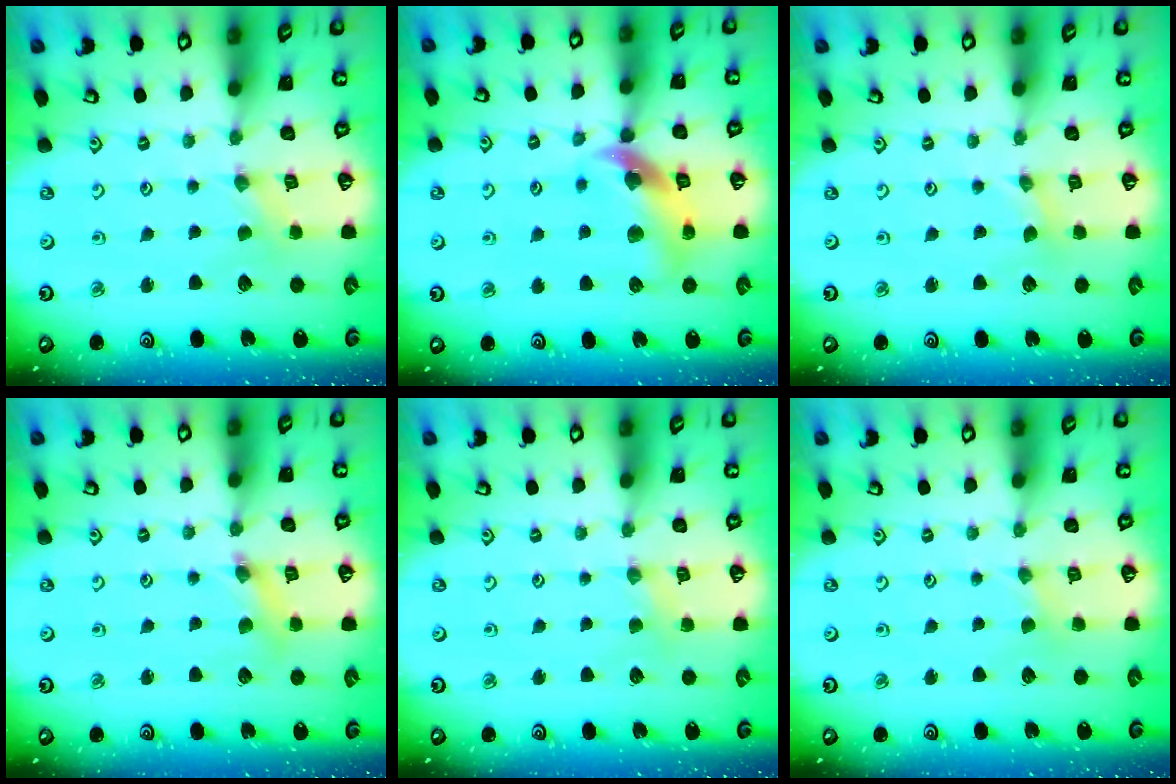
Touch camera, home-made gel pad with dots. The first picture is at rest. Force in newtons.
{"total": 12.2, "press": 12.1, "slide": 1.4}
{"total": 0.8, "press": 0.8, "slide": 0.2}
{"total": 3.8, "press": 3.7, "slide": 0.6}
{"total": 3.0, "press": 3.0, "slide": 0.4}
{"total": 1.3, "press": 1.3, "slide": 0.2}